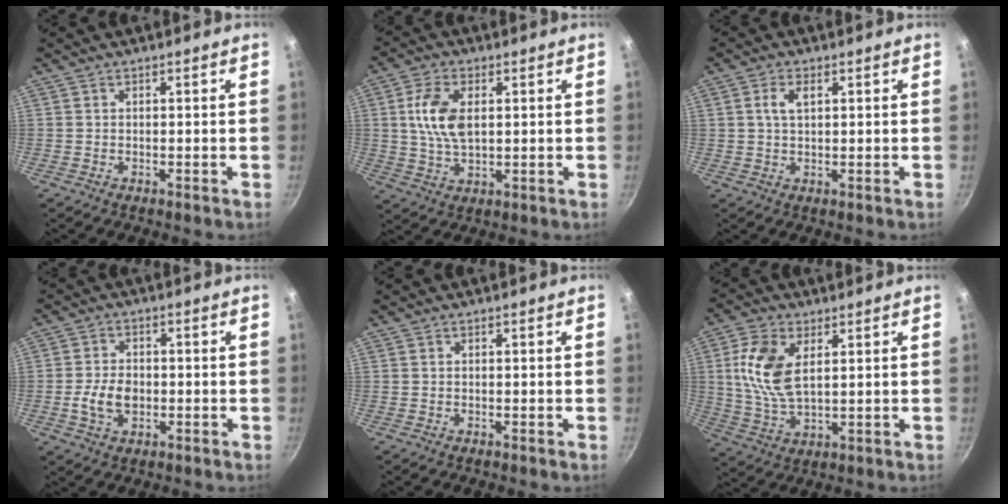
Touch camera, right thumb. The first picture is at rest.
{"total": 9.0, "force": [1.7, 5.1, 7.3], "torque": [-0.134, -0.001, 0.032]}
{"total": 3.5, "force": [1.1, 1.9, 2.8], "torque": [-0.045, 0.003, 0.020]}
{"total": 6.4, "force": [-1.2, 4.3, 4.6], "torque": [-0.077, 0.010, -0.024]}
{"total": 0.0}
{"total": 11.3, "force": [3.0, 6.1, 9.0], "torque": [-0.179, -0.010, 0.062]}